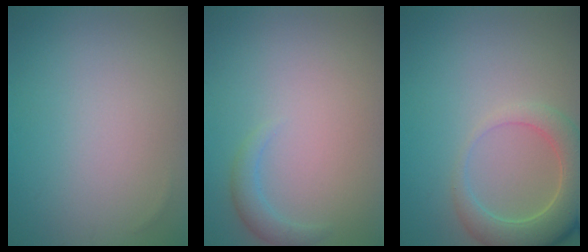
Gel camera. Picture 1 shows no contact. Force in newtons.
{"total": 1.6, "press": 1.6, "slide": 0.1}
{"total": 5.2, "press": 5.1, "slide": 0.7}